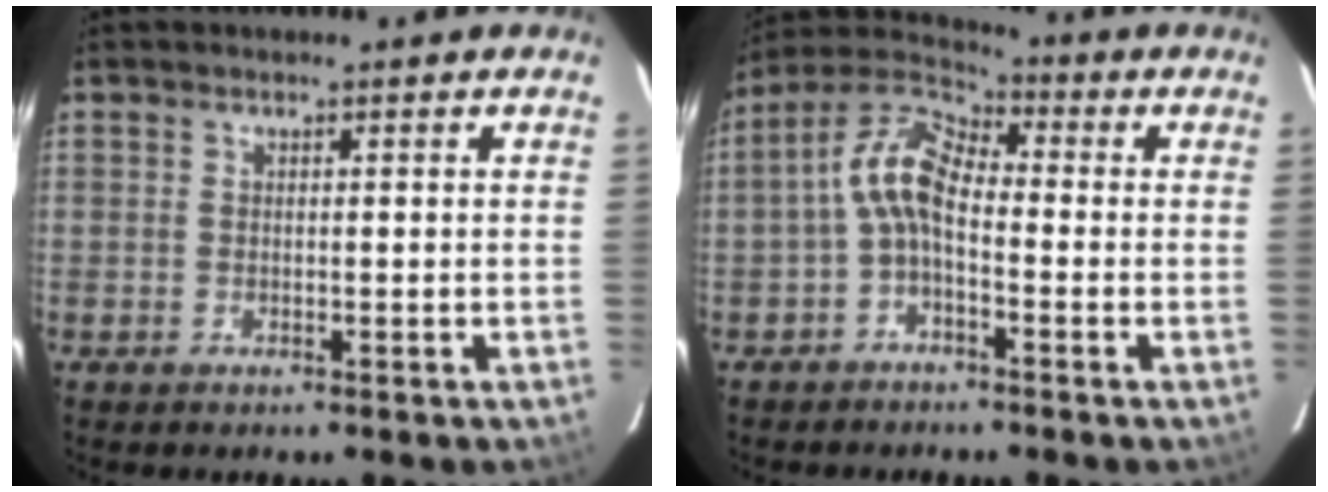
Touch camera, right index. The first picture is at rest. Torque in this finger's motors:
{"motor_torque": [1.26, -0.31, 0.76, 0.18]}